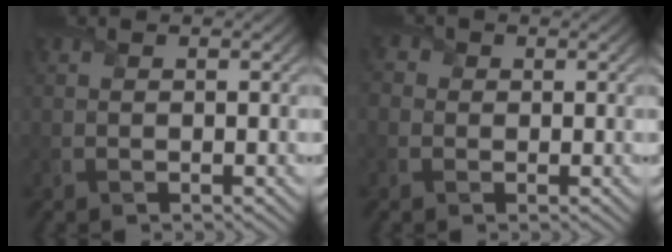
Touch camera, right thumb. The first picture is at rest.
{"total": 2.0, "force": [0.3, 1.8, 0.7], "torque": [-0.027, 0.004, -0.004]}